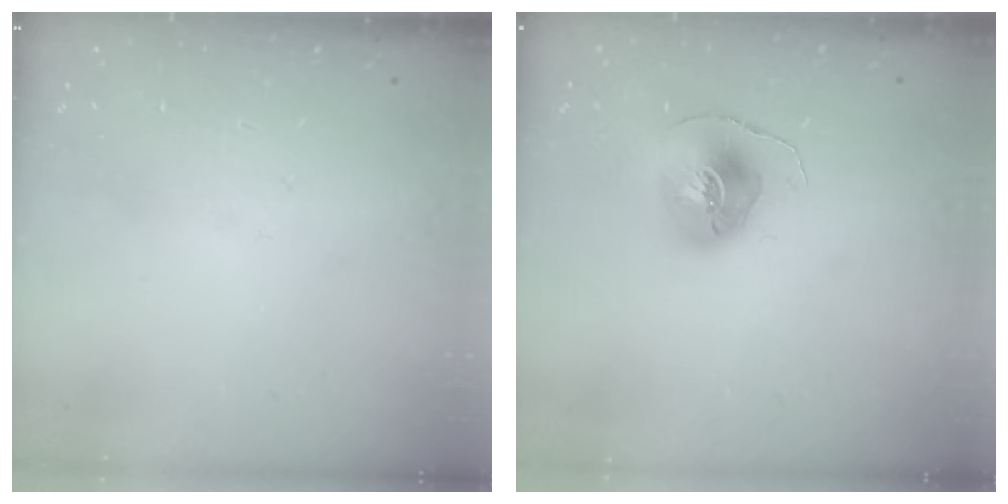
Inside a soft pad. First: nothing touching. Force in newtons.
{"total": 9.6, "press": 9.6, "slide": 0.8}